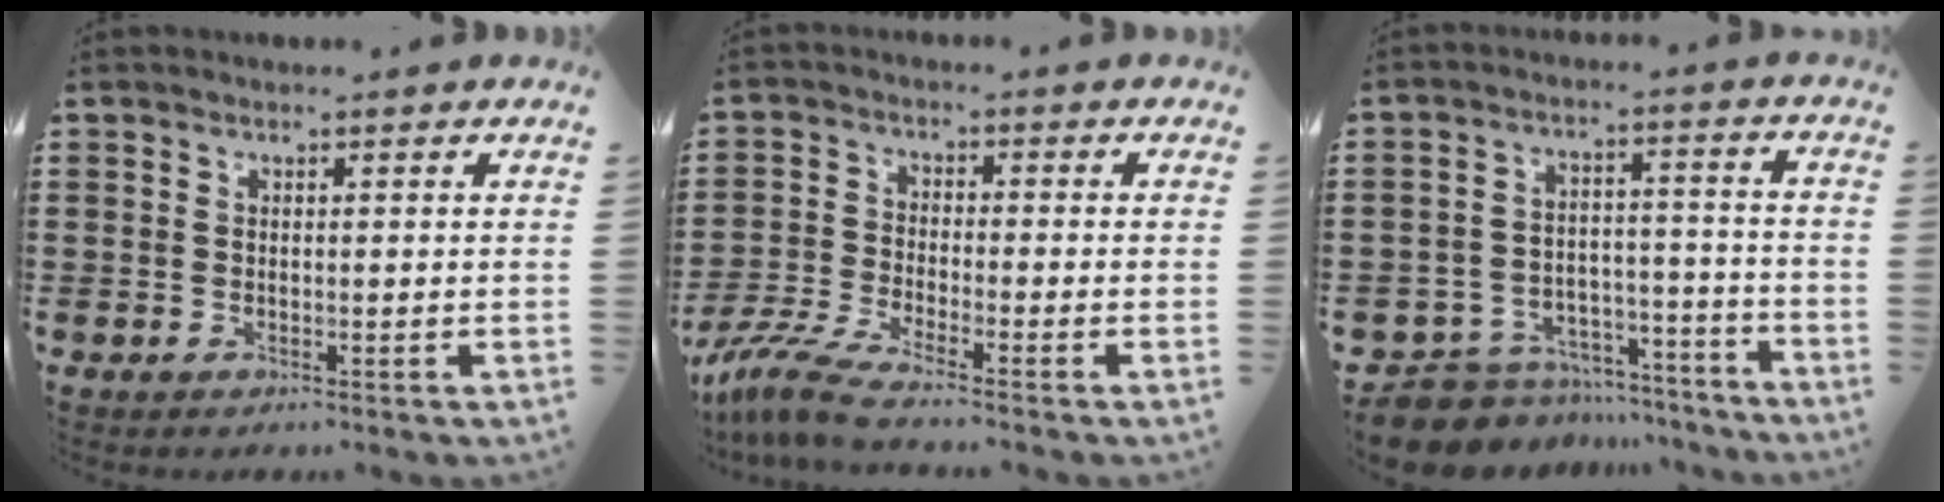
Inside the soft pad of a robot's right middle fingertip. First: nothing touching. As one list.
[{"total": 5.1, "force": [-4.3, 0.1, 2.8], "torque": [-0.085, -0.023, -0.091]}, {"total": 8.2, "force": [-7.8, 2.3, 0.9], "torque": [-0.019, 0.026, -0.152]}]